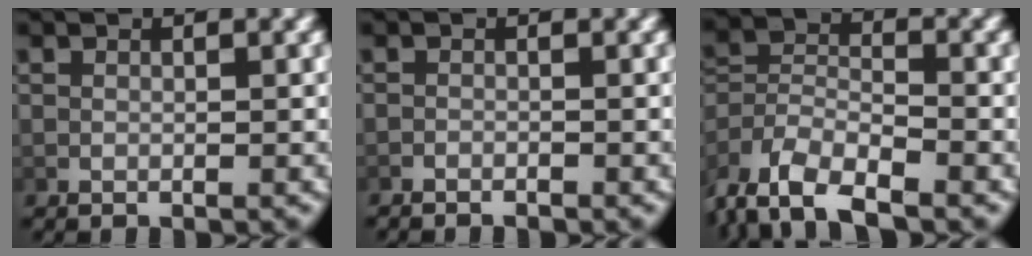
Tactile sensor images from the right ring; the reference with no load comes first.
{"total": 1.4, "force": [-1.4, 0.1, -0.1], "torque": [0.000, -0.006, -0.020]}
{"total": 6.5, "force": [-2.0, 5.0, 3.5], "torque": [-0.094, -0.023, -0.038]}